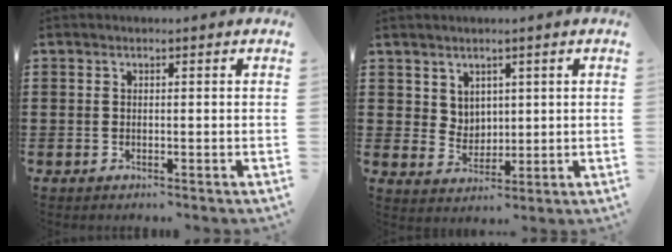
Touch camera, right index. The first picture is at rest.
{"total": 4.1, "force": [2.7, 3.0, 0.6], "torque": [-0.027, 0.005, 0.051]}